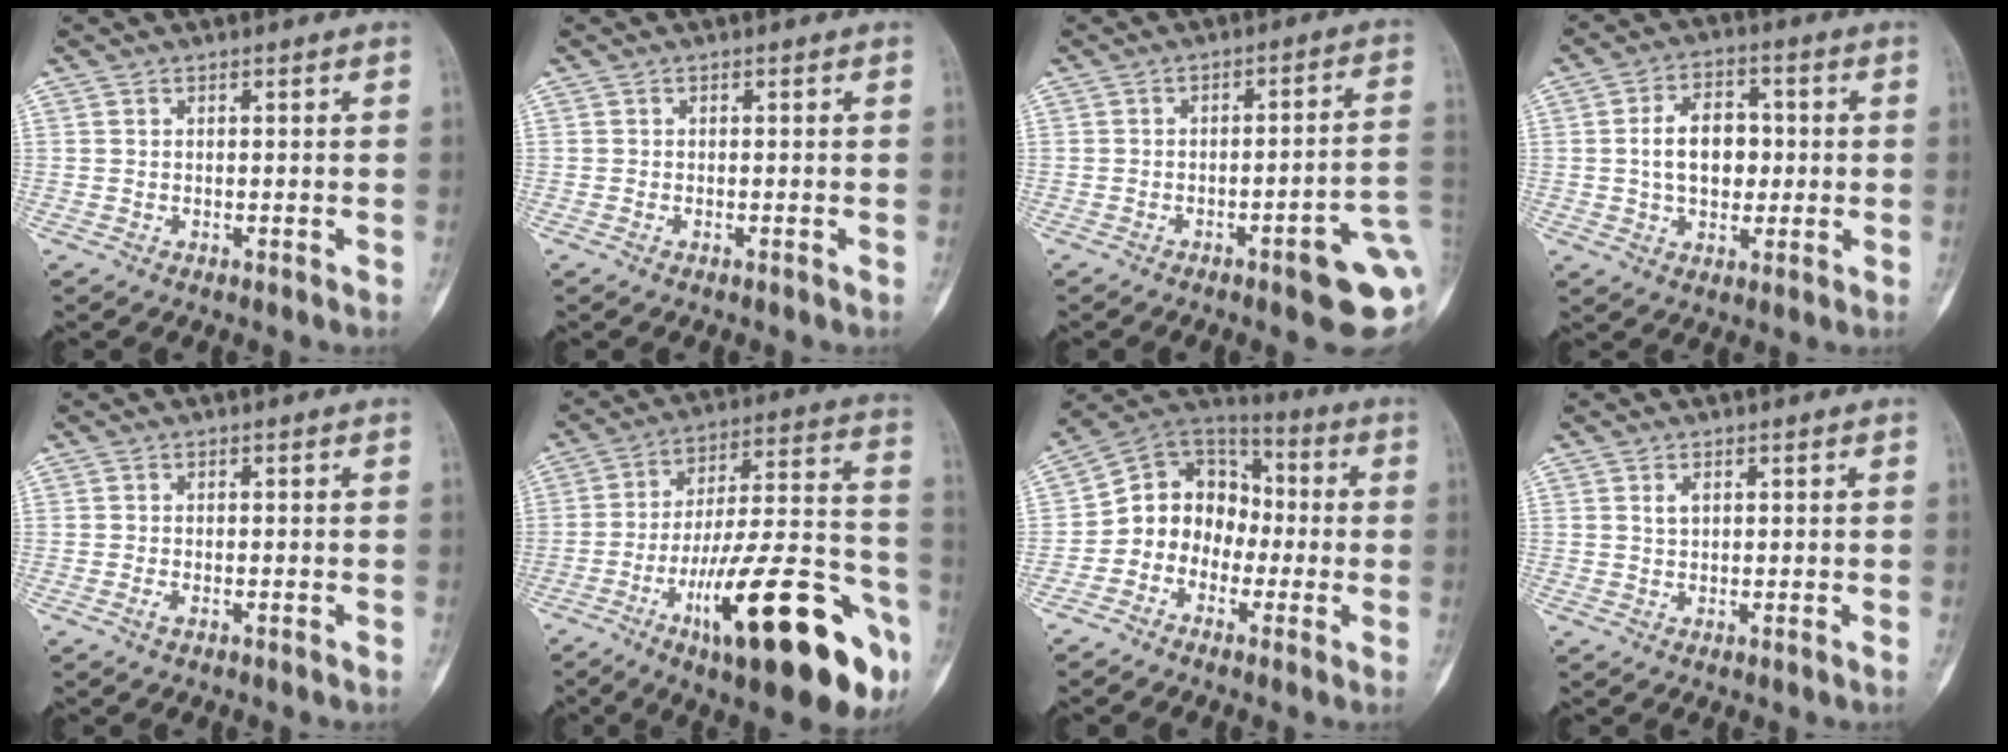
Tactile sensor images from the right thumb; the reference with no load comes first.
{"total": 0.5, "force": [-0.3, 0.3, 0.3], "torque": [-0.004, 0.005, -0.005]}
{"total": 12.7, "force": [-4.3, 3.2, 11.5], "torque": [-0.109, 0.031, -0.048]}
{"total": 9.9, "force": [0.1, 6.8, 7.3], "torque": [-0.090, 0.015, -0.001]}
{"total": 1.2, "force": [-0.7, 0.7, 0.8], "torque": [-0.017, 0.002, -0.015]}
{"total": 29.9, "force": [-13.6, 8.3, 25.3], "torque": [-0.329, 0.067, -0.204]}
{"total": 12.2, "force": [-2.7, 10.4, 5.7], "torque": [-0.055, 0.062, -0.064]}
{"total": 1.5, "force": [0.5, 0.9, 1.1], "torque": [-0.014, 0.000, 0.009]}